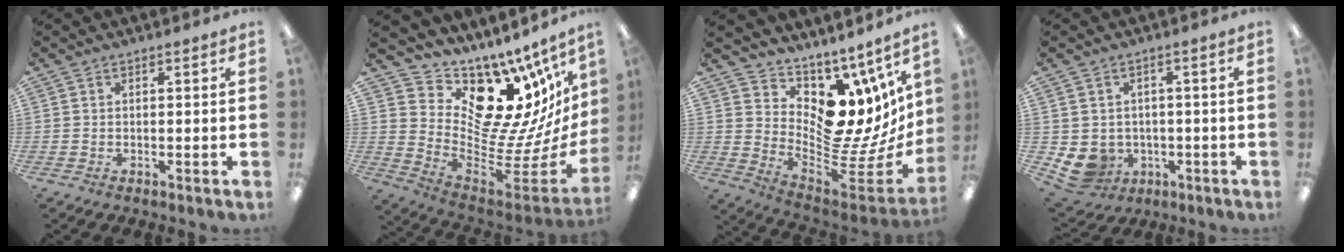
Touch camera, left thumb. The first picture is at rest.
{"total": 15.7, "force": [10.2, 9.6, 7.1], "torque": [-0.067, -0.123, 0.195]}
{"total": 11.2, "force": [2.7, 8.8, 6.5], "torque": [-0.056, -0.086, 0.056]}
{"total": 5.4, "force": [-0.9, 5.1, 1.5], "torque": [-0.064, 0.000, -0.012]}